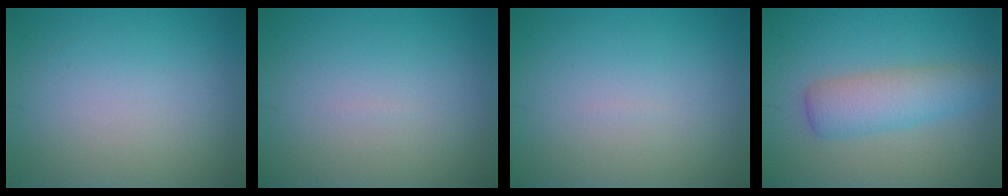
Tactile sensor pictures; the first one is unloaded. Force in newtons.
{"total": 0.0}
{"total": 0.0}
{"total": 4.2, "press": 4.2, "slide": 0.1}